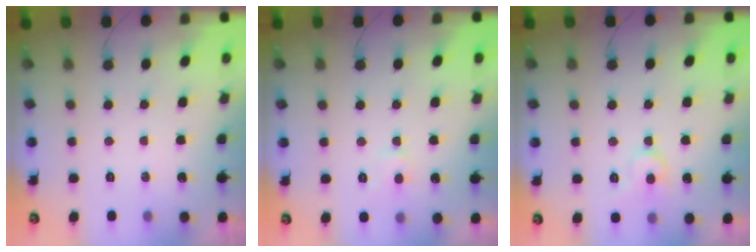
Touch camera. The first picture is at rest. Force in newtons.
{"total": 4.5, "press": 4.5, "slide": 0.5}
{"total": 8.3, "press": 8.3, "slide": 0.7}